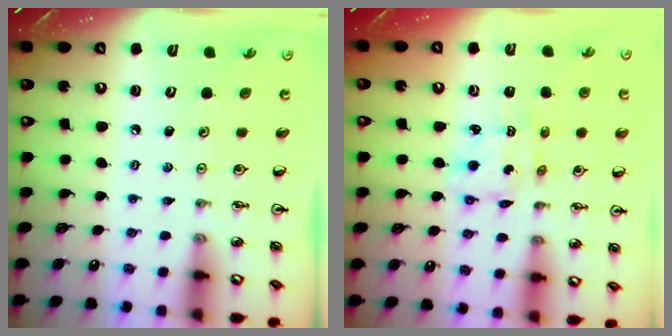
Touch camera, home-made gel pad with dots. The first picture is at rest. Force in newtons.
{"total": 3.5, "press": 3.5, "slide": 0.2}